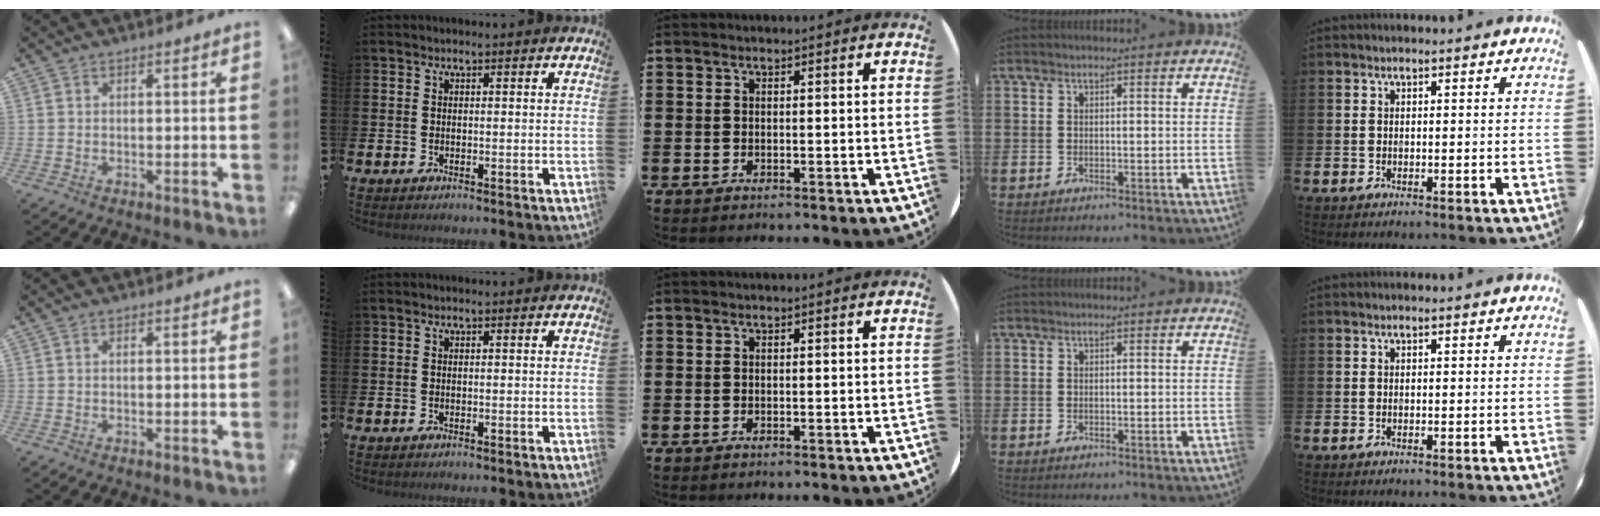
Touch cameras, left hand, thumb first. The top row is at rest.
{}